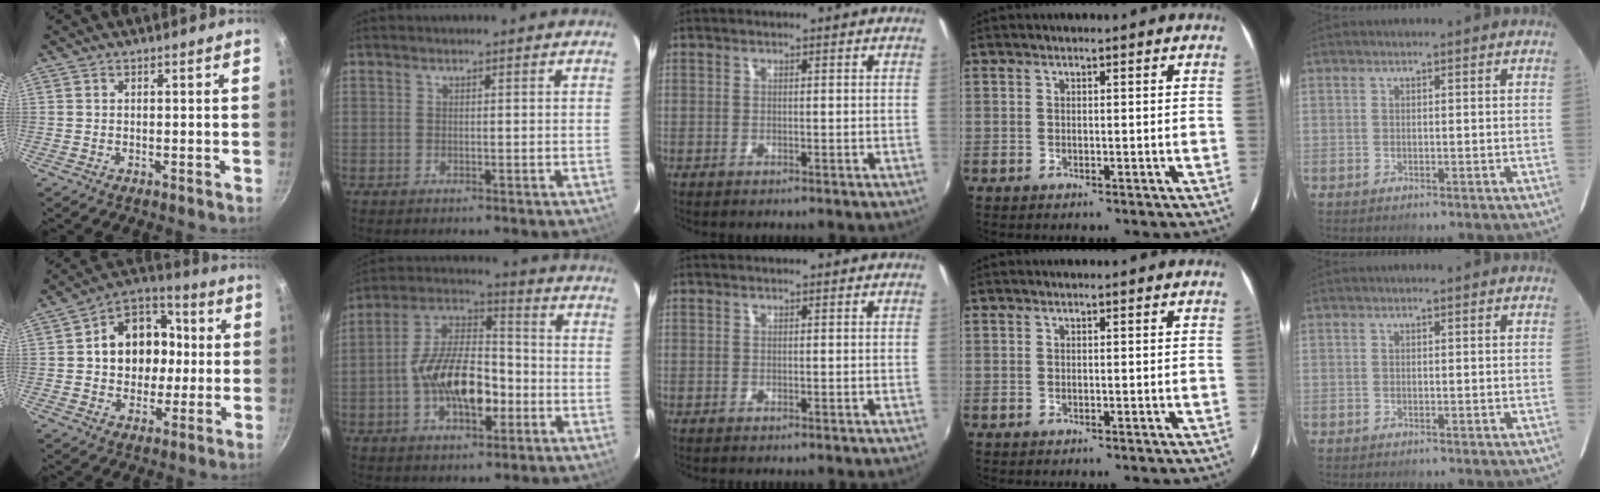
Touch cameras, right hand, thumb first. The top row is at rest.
{"thumb": {"total": 14.9, "force": [1.1, 12.0, 8.7], "torque": [-0.094, 0.024, 0.007]}, "index": {"total": 14.4, "force": [-4.0, 6.8, 12.0], "torque": [-0.229, 0.017, -0.068]}}